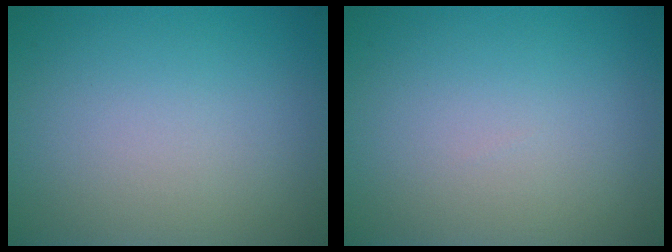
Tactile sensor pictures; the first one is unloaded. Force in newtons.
{"total": 0.0}